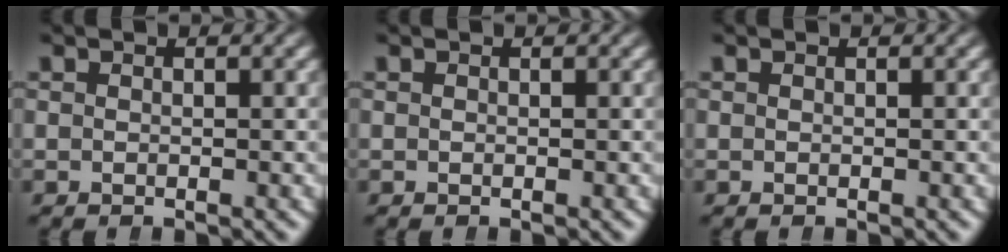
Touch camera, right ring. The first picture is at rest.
{"total": 0.0}
{"total": 0.0}